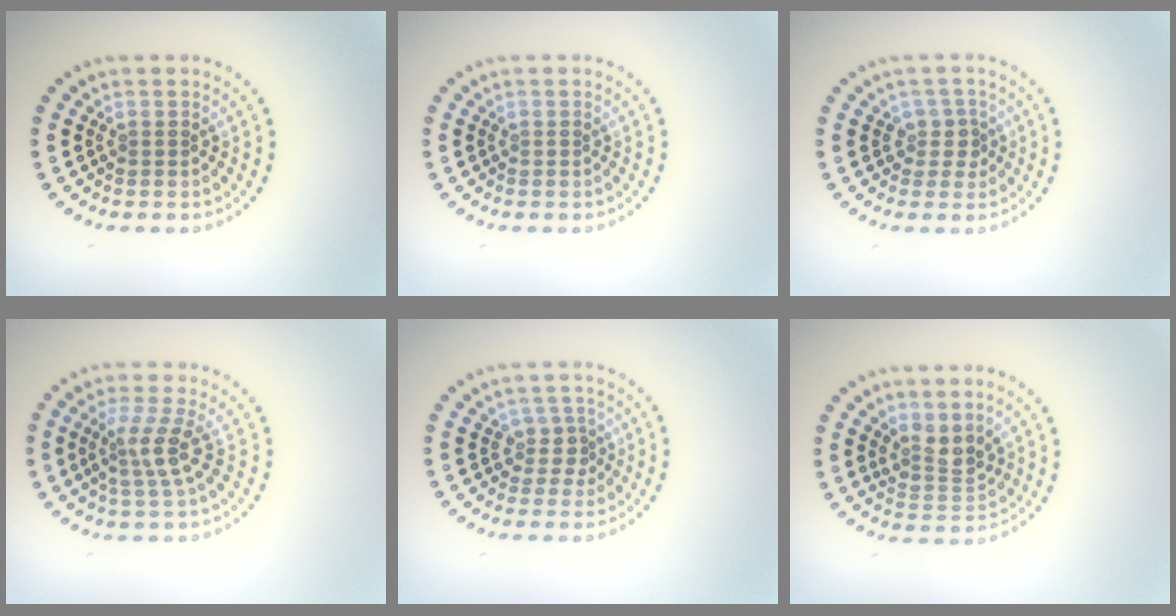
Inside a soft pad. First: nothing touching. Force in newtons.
{"total": 0.0}
{"total": 2.0, "press": 1.6, "slide": 1.1}
{"total": 2.9, "press": 2.2, "slide": 1.8}
{"total": 2.1, "press": 1.6, "slide": 1.4}
{"total": 2.6, "press": 2.0, "slide": 1.6}